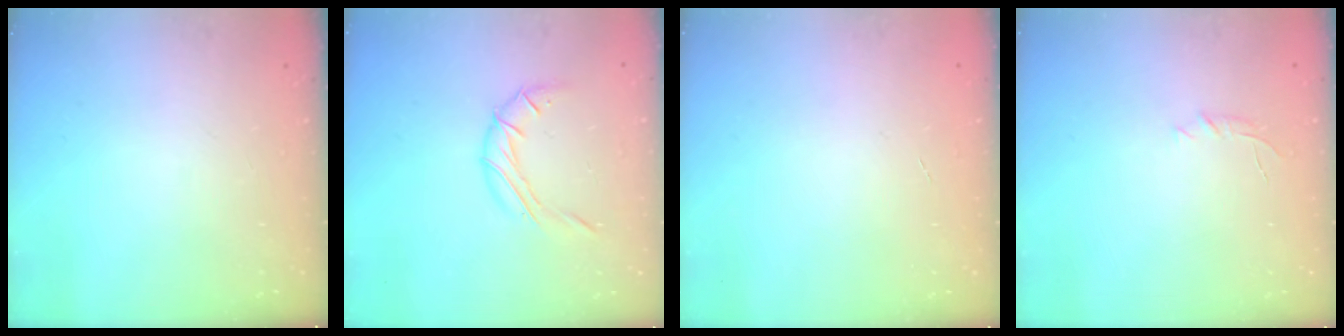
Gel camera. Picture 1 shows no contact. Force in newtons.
{"total": 8.3, "press": 8.3, "slide": 0.1}
{"total": 0.0}
{"total": 4.7, "press": 4.6, "slide": 1.3}